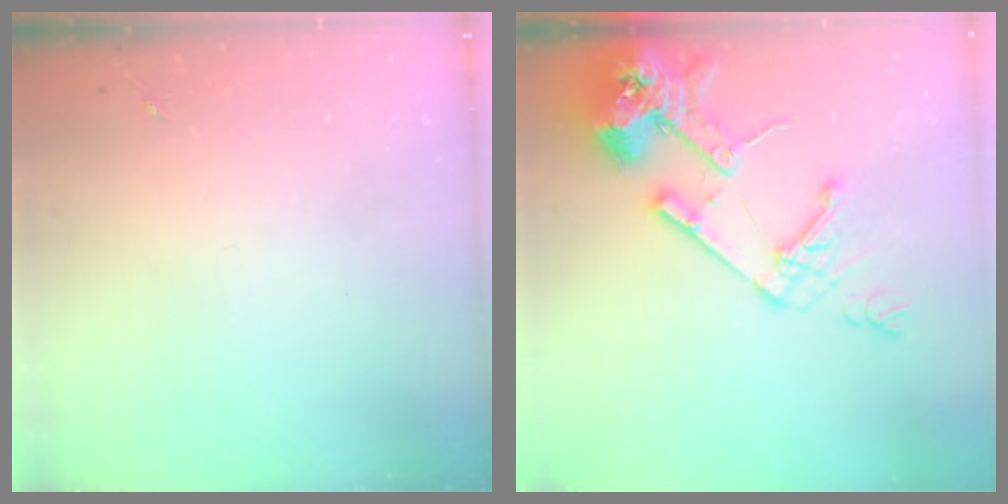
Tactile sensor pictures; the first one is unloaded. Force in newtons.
{"total": 18.4, "press": 18.2, "slide": 2.5}